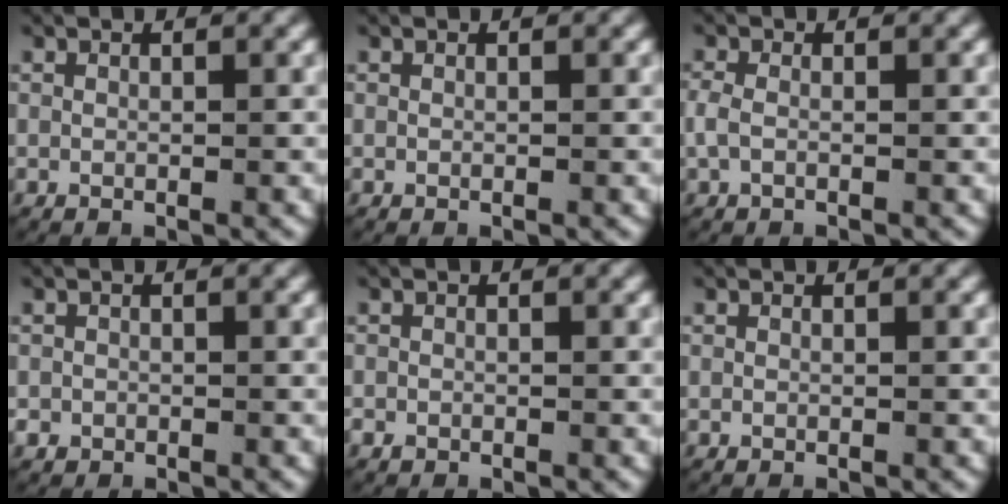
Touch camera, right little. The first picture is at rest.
{"total": 0.0}
{"total": 1.5, "force": [-0.4, 1.0, 1.0], "torque": [-0.033, 0.000, -0.008]}
{"total": 1.9, "force": [-0.8, 1.8, 0.3], "torque": [-0.017, -0.010, -0.012]}
{"total": 1.1, "force": [-0.6, 0.8, 0.2], "torque": [-0.008, -0.004, -0.011]}
{"total": 0.0}